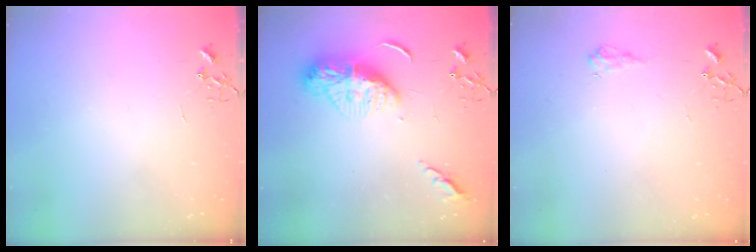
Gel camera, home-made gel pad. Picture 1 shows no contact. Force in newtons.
{"total": 13.3, "press": 13.2, "slide": 1.3}
{"total": 6.8, "press": 6.8, "slide": 0.8}